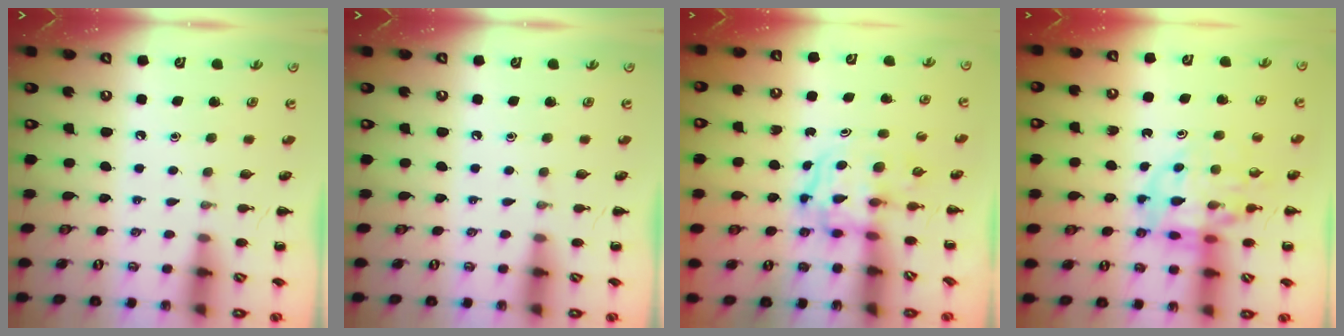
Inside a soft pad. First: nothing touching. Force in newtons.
{"total": 0.0}
{"total": 3.4, "press": 3.4, "slide": 0.4}
{"total": 12.8, "press": 12.4, "slide": 3.1}